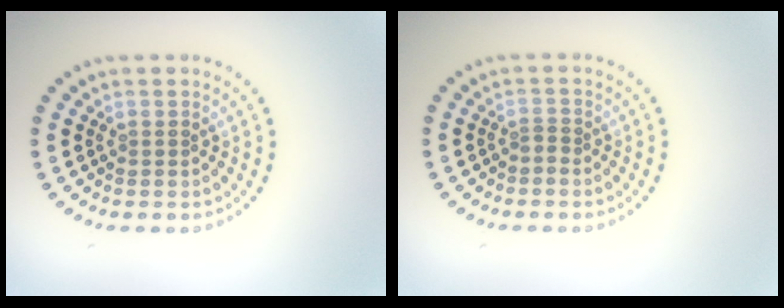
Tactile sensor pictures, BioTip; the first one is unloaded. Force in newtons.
{"total": 0.6, "press": 0.4, "slide": 0.5}